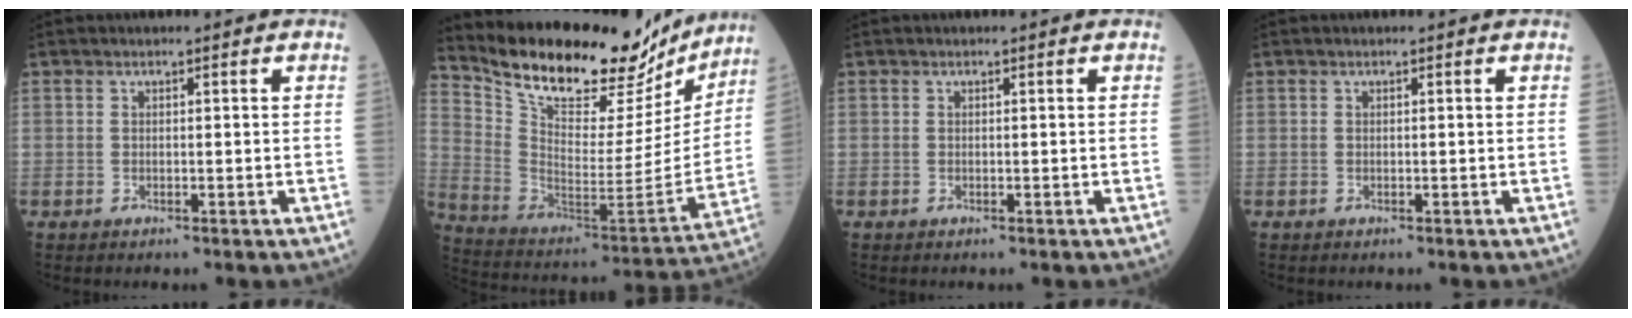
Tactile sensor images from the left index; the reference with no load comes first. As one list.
[{"total": 25.4, "force": [21.6, 7.7, 10.9], "torque": [-0.181, -0.022, 0.323]}, {"total": 0.0}, {"total": 0.0}]